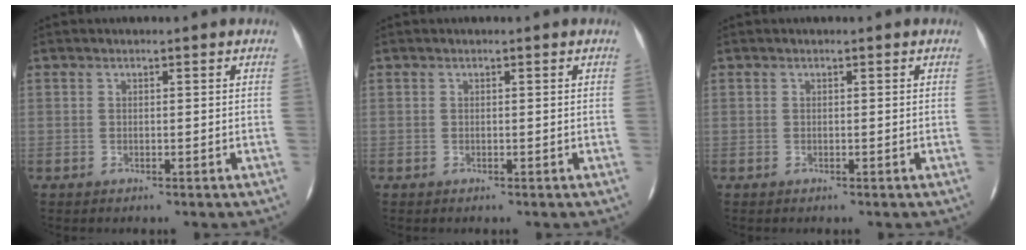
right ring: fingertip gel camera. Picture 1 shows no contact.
{"total": 0.0}
{"total": 0.0}